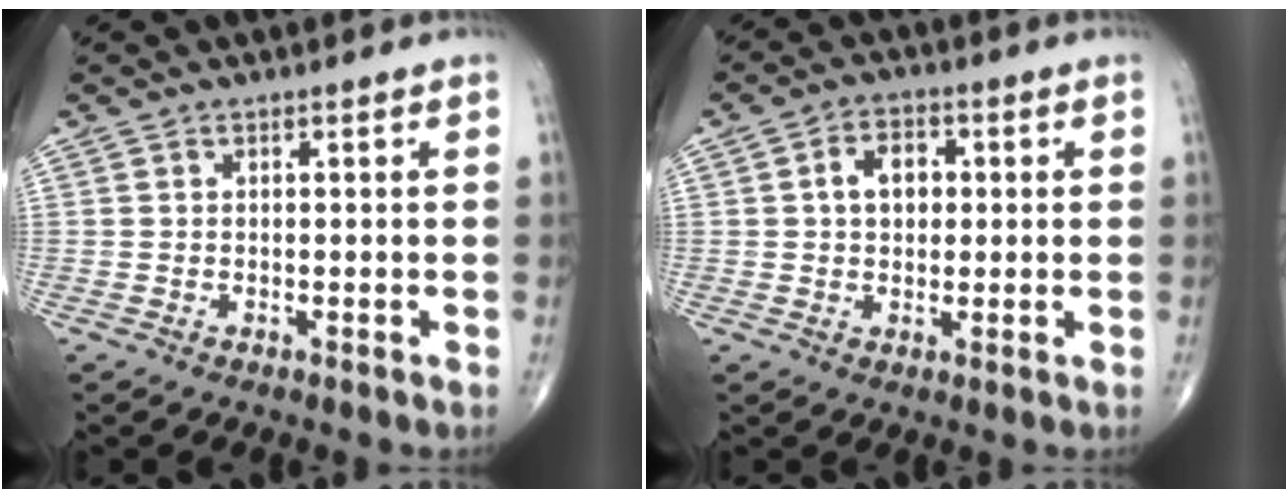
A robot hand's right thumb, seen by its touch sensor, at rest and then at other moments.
{"total": 6.0, "force": [0.9, 4.2, 4.2], "torque": [-0.056, 0.011, 0.011]}